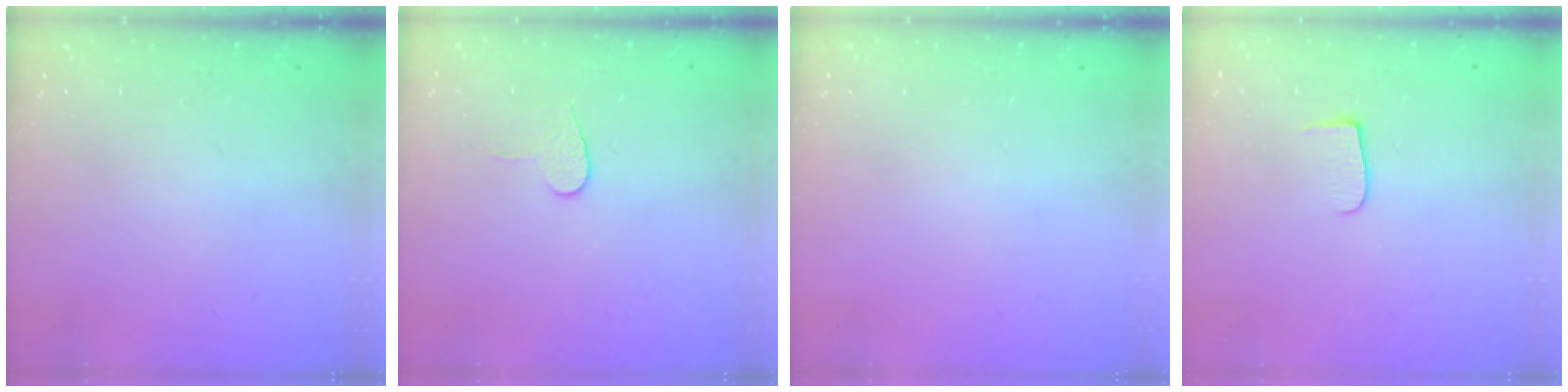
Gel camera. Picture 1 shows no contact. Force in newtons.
{"total": 6.0, "press": 6.0, "slide": 0.5}
{"total": 0.0}
{"total": 6.0, "press": 6.0, "slide": 0.6}